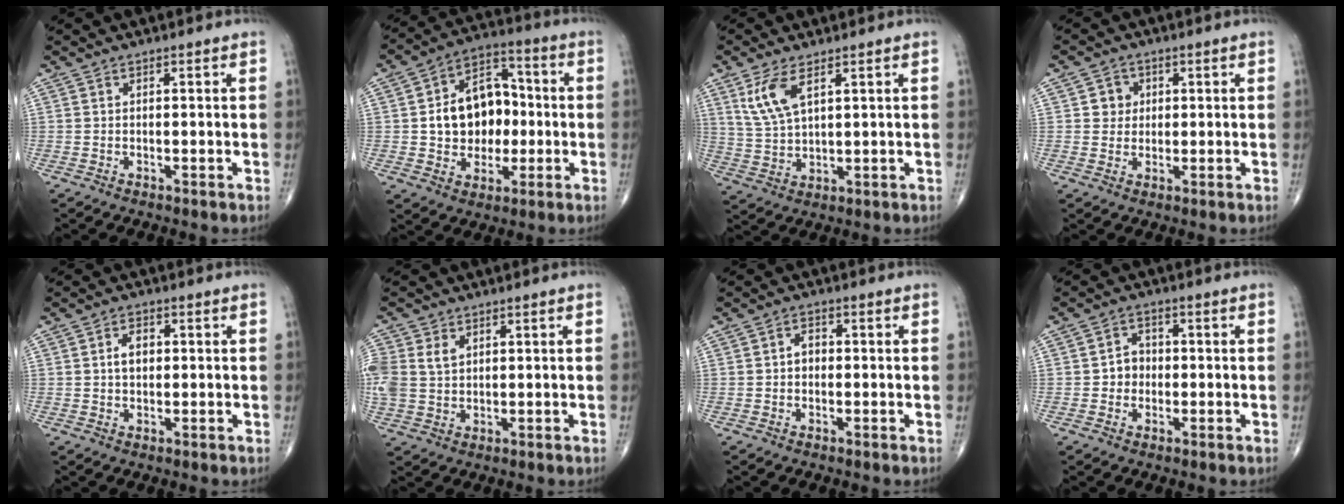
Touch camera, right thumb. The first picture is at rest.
{"total": 14.3, "force": [-0.2, 10.8, 9.4], "torque": [-0.102, 0.032, -0.002]}
{"total": 7.4, "force": [3.6, 3.0, 5.7], "torque": [-0.120, -0.011, 0.085]}
{"total": 3.7, "force": [0.8, 3.5, 0.9], "torque": [0.009, 0.002, 0.008]}
{"total": 3.6, "force": [0.6, 2.4, 2.6], "torque": [-0.037, 0.006, 0.008]}
{"total": 8.9, "force": [2.6, 6.8, 5.2], "torque": [-0.135, 0.003, 0.057]}
{"total": 2.4, "force": [-0.1, 1.9, 1.5], "torque": [-0.014, 0.011, -0.005]}
{"total": 3.8, "force": [-0.4, 3.5, 1.6], "torque": [-0.004, 0.011, -0.013]}